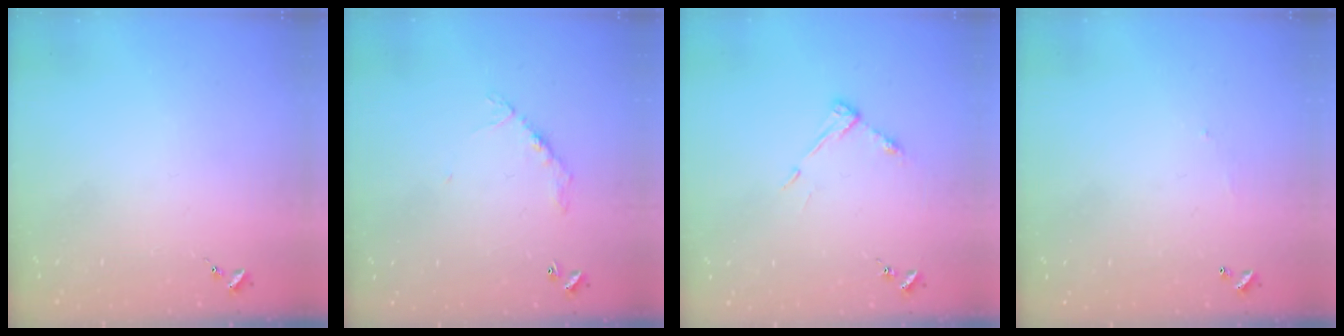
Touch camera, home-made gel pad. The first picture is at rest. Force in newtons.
{"total": 6.4, "press": 6.4, "slide": 0.4}
{"total": 6.4, "press": 6.4, "slide": 0.4}
{"total": 3.7, "press": 3.7, "slide": 0.2}